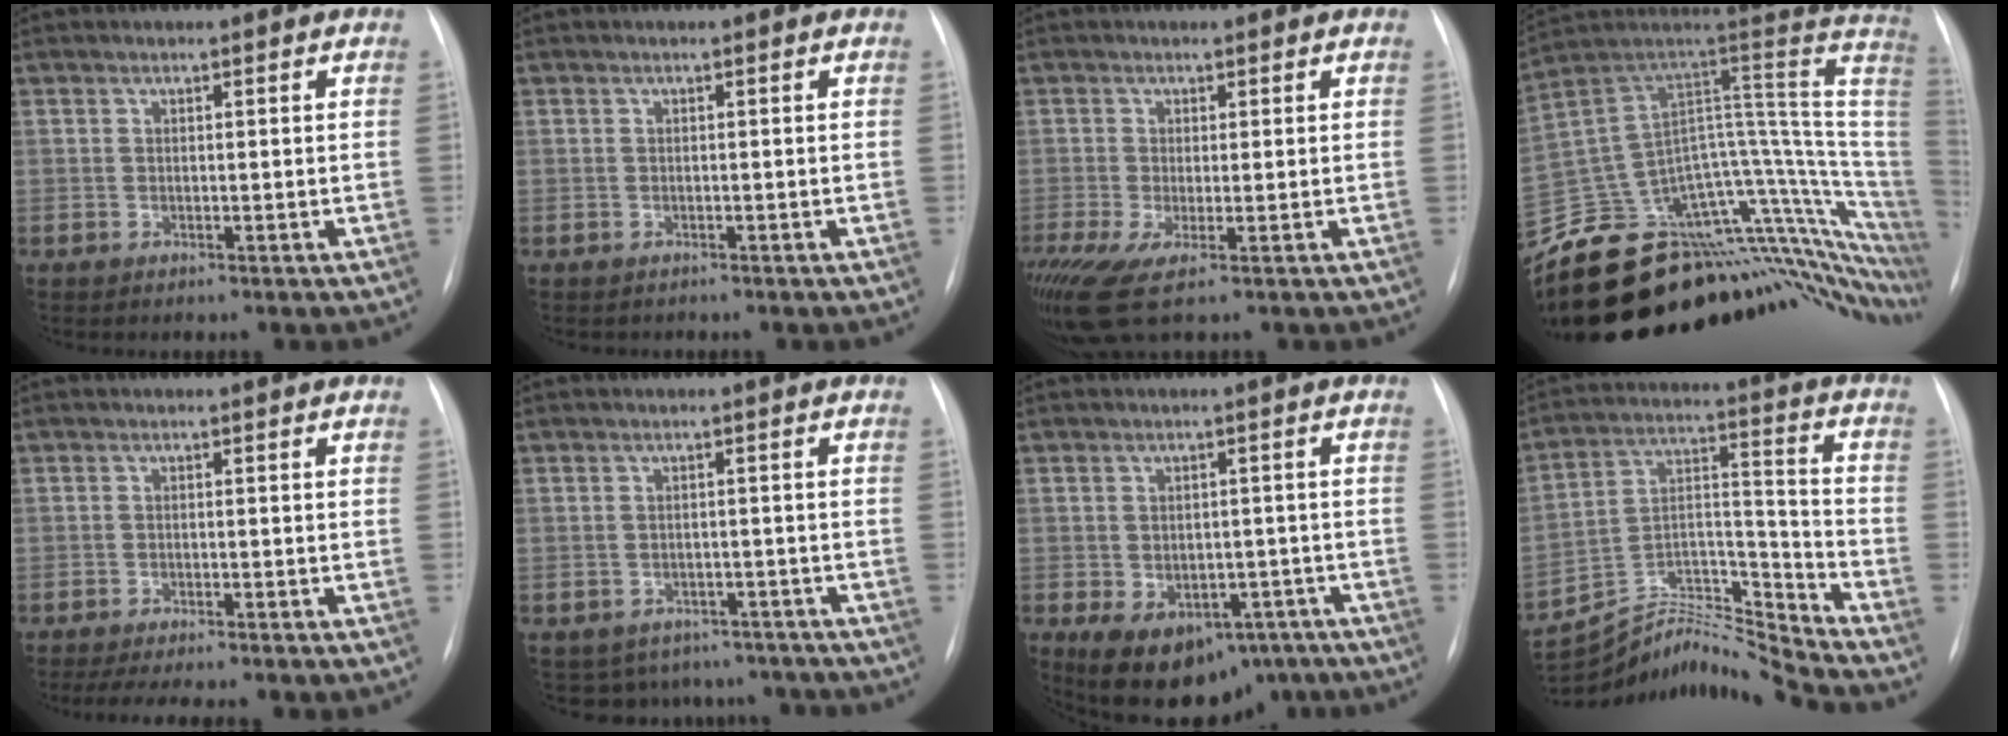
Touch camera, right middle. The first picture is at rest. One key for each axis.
{"total": 0.7, "fx": -0.6, "fy": 0.4, "fz": -0.1, "tx": -0.006, "ty": 0.002, "tz": -0.010}
{"total": 8.1, "fx": -4.0, "fy": 2.2, "fz": 6.6, "tx": -0.138, "ty": -0.020, "tz": -0.070}
{"total": 28.0, "fx": -21.8, "fy": 8.6, "fz": 15.3, "tx": -0.118, "ty": 0.044, "tz": -0.312}
{"total": 8.3, "fx": -6.7, "fy": 1.0, "fz": 4.7, "tx": -0.063, "ty": -0.007, "tz": -0.093}
{"total": 9.3, "fx": -7.9, "fy": 4.8, "fz": 0.8, "tx": -0.006, "ty": 0.019, "tz": -0.085}
{"total": 13.1, "fx": -7.8, "fy": 8.2, "fz": 6.5, "tx": -0.108, "ty": 0.014, "tz": -0.102}
{"total": 16.3, "fx": -16.2, "fy": -1.4, "fz": 1.3, "tx": -0.026, "ty": 0.052, "tz": -0.290}